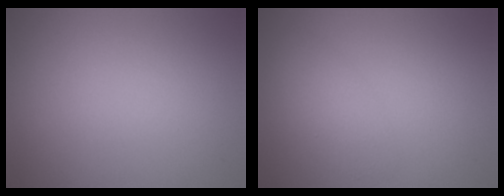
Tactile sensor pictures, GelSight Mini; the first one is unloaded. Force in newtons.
{"total": 2.1, "press": 2.1, "slide": 0.1}